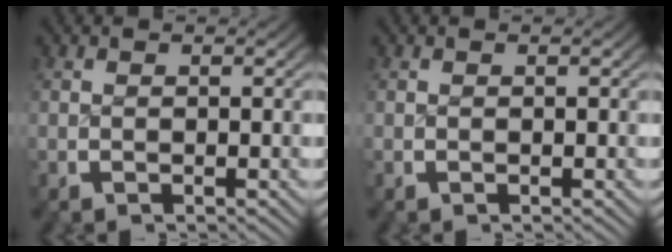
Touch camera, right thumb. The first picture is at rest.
{"total": 0.0}